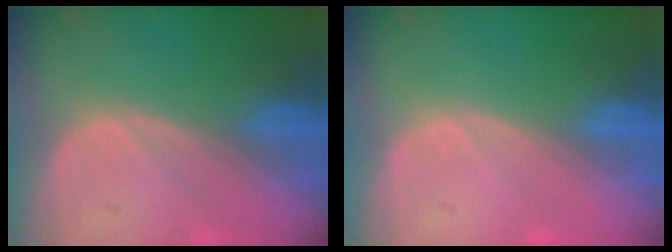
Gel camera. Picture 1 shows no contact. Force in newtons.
{"total": 0.0}